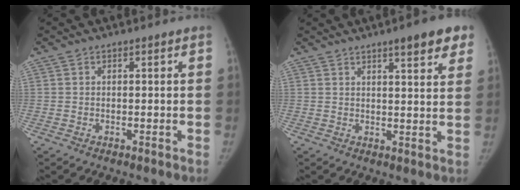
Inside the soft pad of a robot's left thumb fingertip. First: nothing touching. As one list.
[{"total": 8.5, "force": [5.2, 2.0, 6.4], "torque": [-0.061, -0.018, 0.065]}]